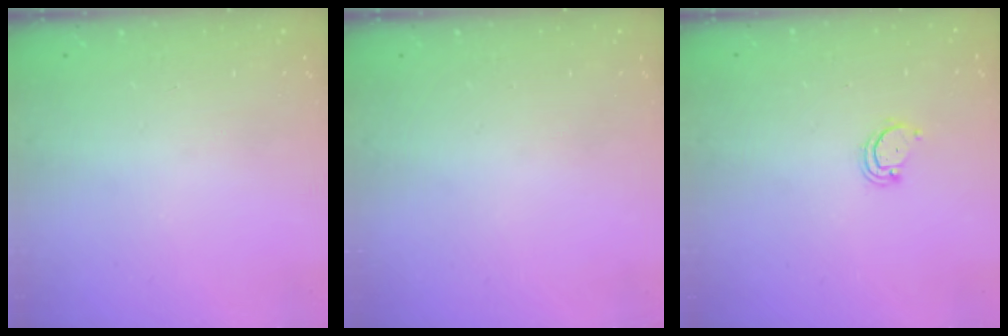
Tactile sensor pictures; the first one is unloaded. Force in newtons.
{"total": 0.0}
{"total": 2.9, "press": 2.9, "slide": 0.2}